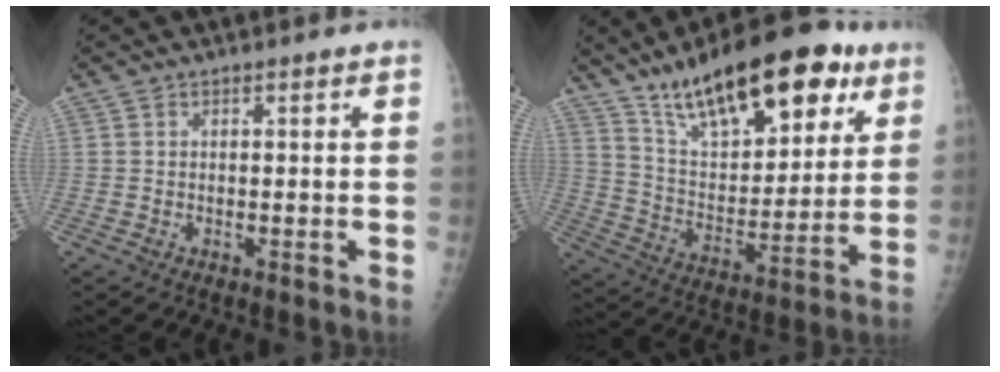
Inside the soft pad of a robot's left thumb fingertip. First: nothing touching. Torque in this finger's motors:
{"motor_torque": [0.38, 0.40, 1.61, -1.17, 0.28]}